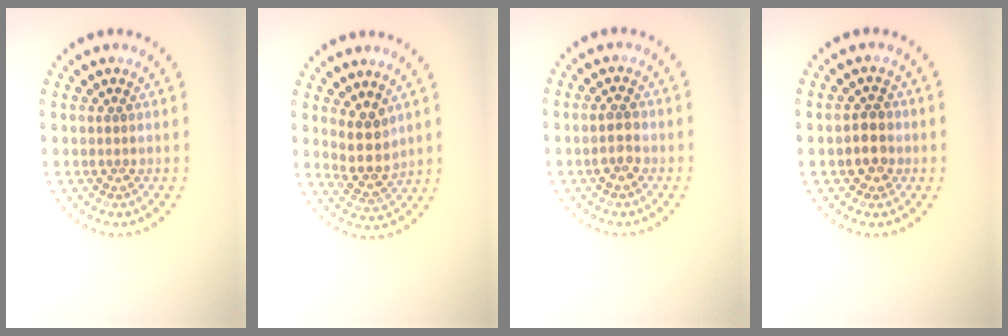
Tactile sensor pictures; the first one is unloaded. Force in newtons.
{"total": 2.9, "press": 2.3, "slide": 1.7}
{"total": 1.8, "press": 1.8, "slide": 0.0}
{"total": 1.9, "press": 1.8, "slide": 0.5}